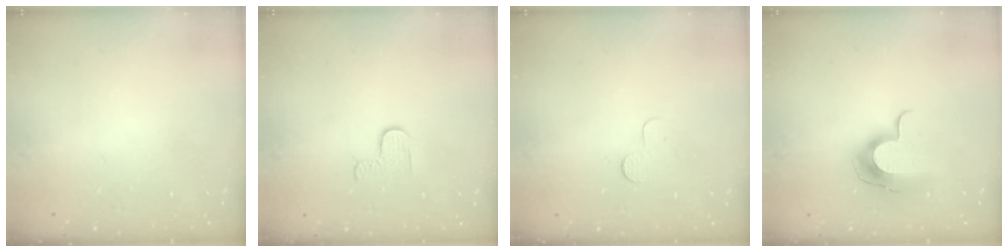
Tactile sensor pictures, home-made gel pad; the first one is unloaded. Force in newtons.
{"total": 2.7, "press": 2.6, "slide": 0.4}
{"total": 2.9, "press": 2.9, "slide": 0.3}
{"total": 10.2, "press": 10.2, "slide": 0.2}